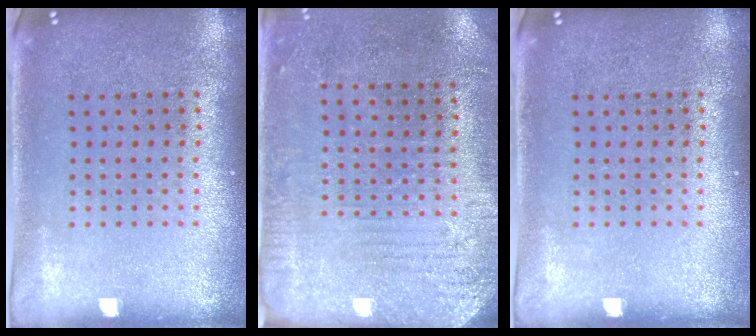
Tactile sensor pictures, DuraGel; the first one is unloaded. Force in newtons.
{"total": 2.8, "press": 2.4, "slide": 1.4}
{"total": 0.0}